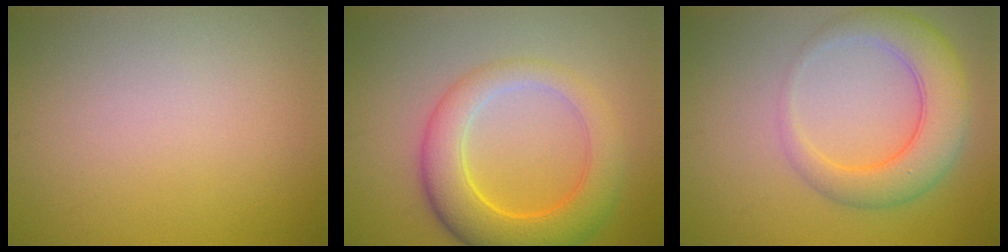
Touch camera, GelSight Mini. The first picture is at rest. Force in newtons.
{"total": 6.5, "press": 6.5, "slide": 0.1}
{"total": 5.5, "press": 5.5, "slide": 0.1}